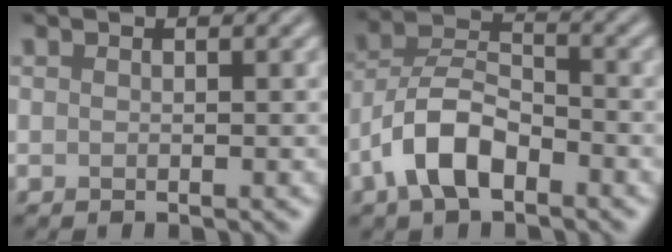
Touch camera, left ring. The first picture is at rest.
{"total": 6.1, "force": [-3.1, 3.1, 4.2], "torque": [-0.075, 0.009, -0.067]}